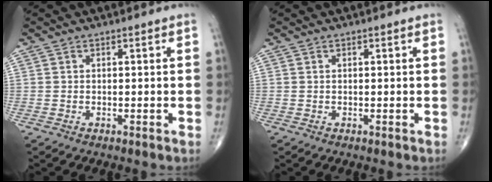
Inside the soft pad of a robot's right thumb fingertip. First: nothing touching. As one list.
[{"total": 0.0}]